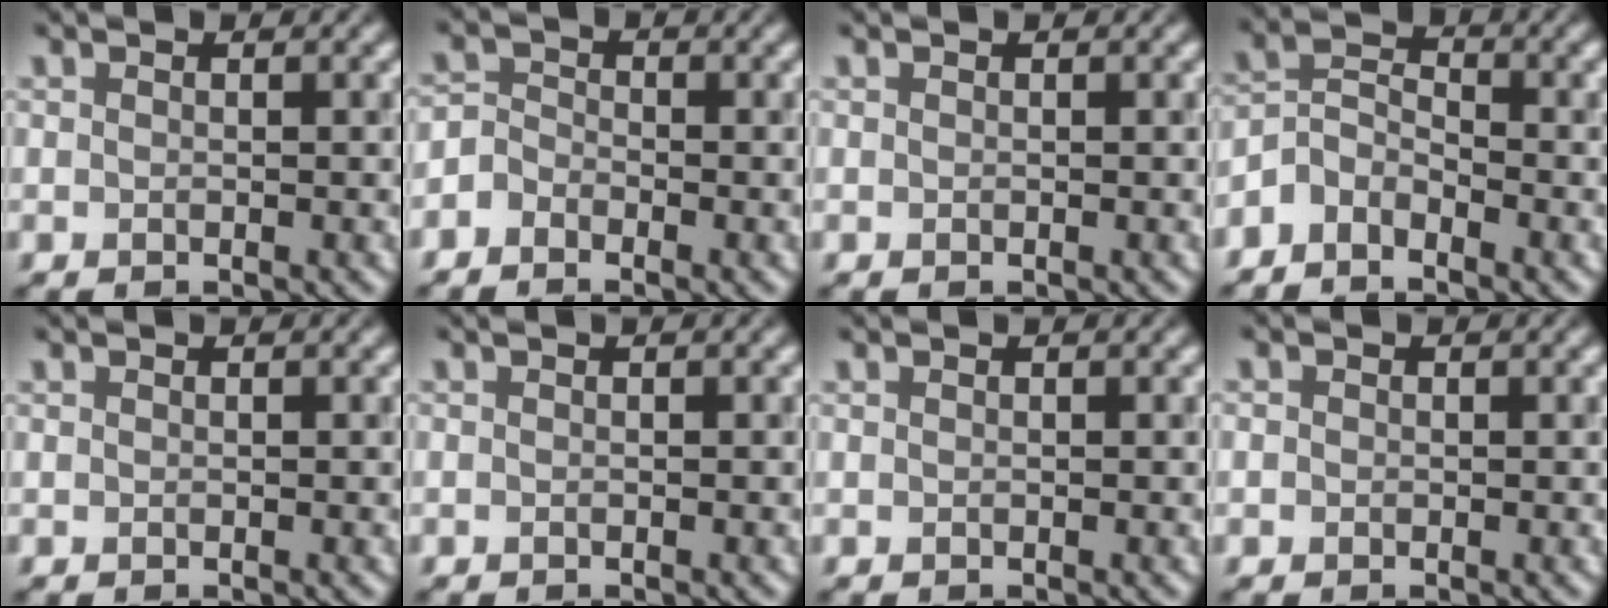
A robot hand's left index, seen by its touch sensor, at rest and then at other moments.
{"total": 1.8, "force": [-1.4, 1.1, 0.3], "torque": [0.007, 0.006, -0.034]}
{"total": 0.0}
{"total": 3.0, "force": [-2.6, 1.2, 0.9], "torque": [-0.020, 0.008, -0.063]}
{"total": 0.0}
{"total": 0.0}
{"total": 0.0}
{"total": 0.6, "force": [-0.2, 0.5, 0.0], "torque": [0.005, -0.005, -0.008]}